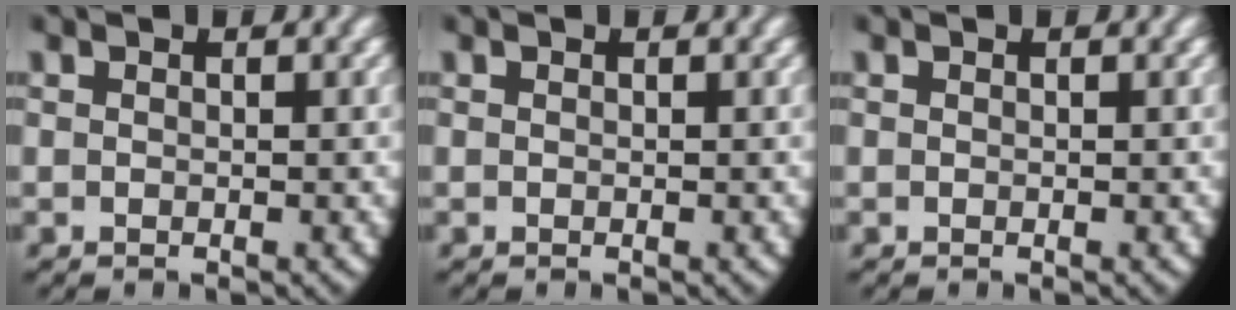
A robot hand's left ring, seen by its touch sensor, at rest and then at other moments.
{"total": 0.0}
{"total": 0.0}